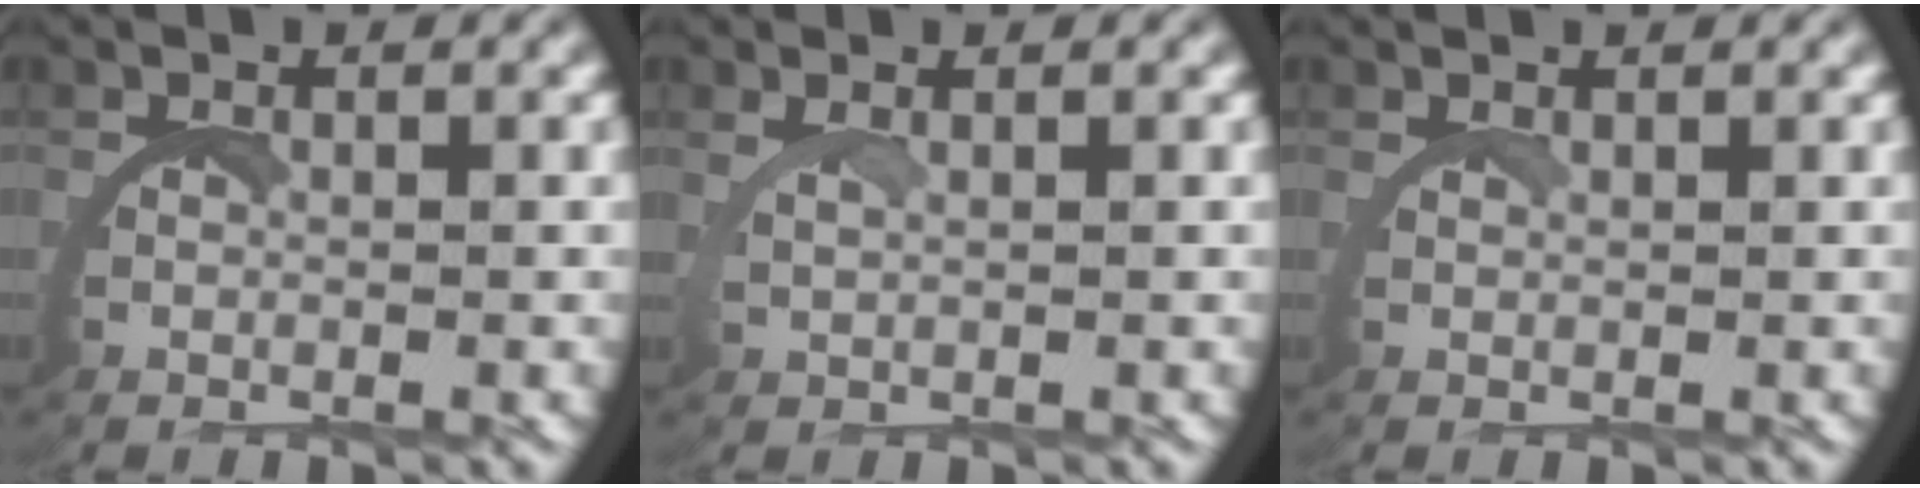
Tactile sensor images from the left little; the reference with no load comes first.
{"total": 1.6, "force": [1.2, -0.9, 0.4], "torque": [-0.016, 0.002, 0.027]}
{"total": 1.5, "force": [1.2, -0.9, 0.0], "torque": [0.002, 0.004, 0.022]}